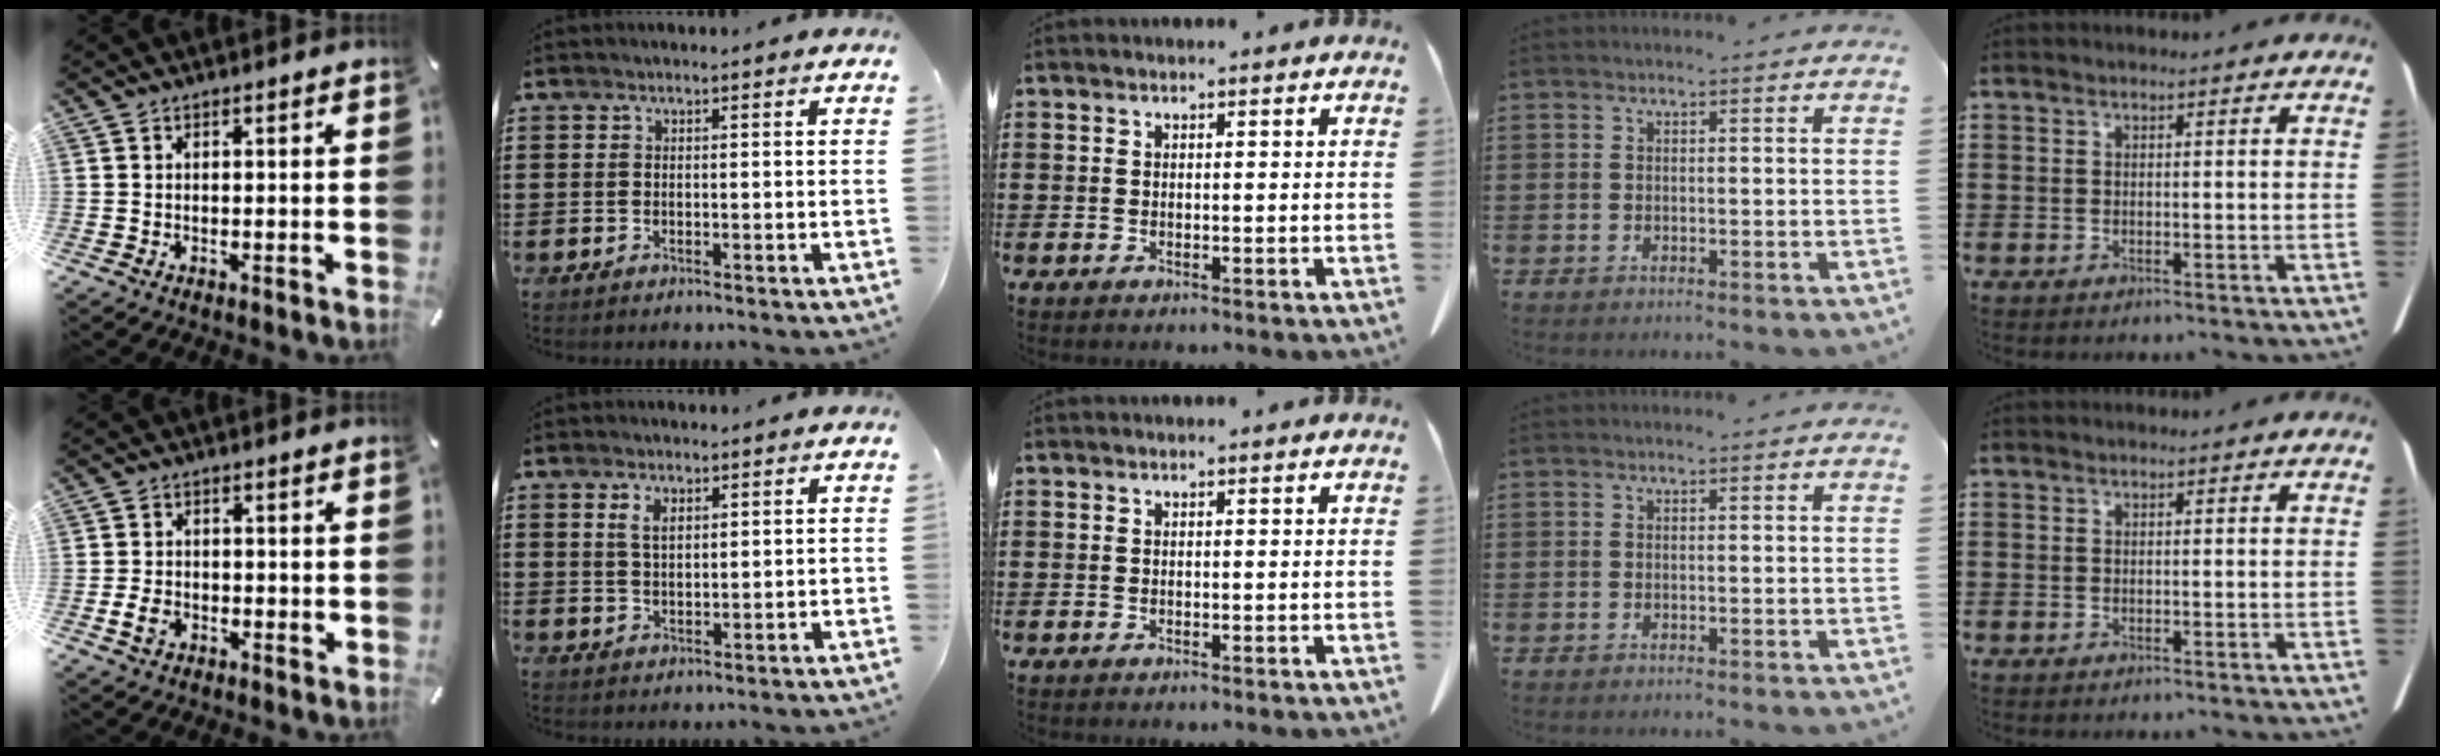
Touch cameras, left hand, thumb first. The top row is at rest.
{"thumb": {"total": 4.1, "force": [-1.0, 2.9, 2.7], "torque": [-0.059, 0.000, -0.018]}, "index": {"total": 3.0, "force": [1.3, 1.5, 2.2], "torque": [-0.049, 0.007, 0.024]}}